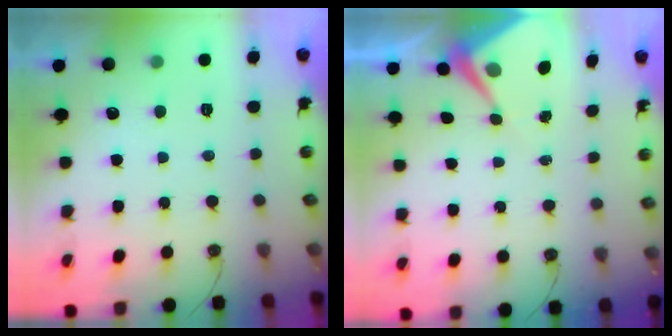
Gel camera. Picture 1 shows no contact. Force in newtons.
{"total": 6.0, "press": 6.0, "slide": 0.5}